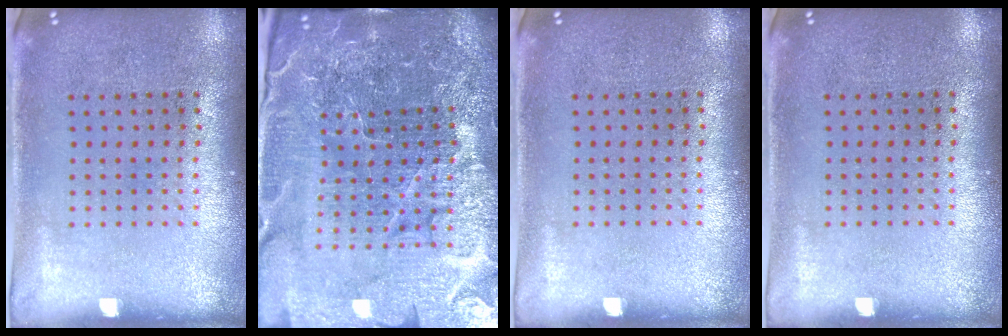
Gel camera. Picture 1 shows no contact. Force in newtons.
{"total": 6.7, "press": 5.9, "slide": 3.1}
{"total": 0.0}
{"total": 0.0}